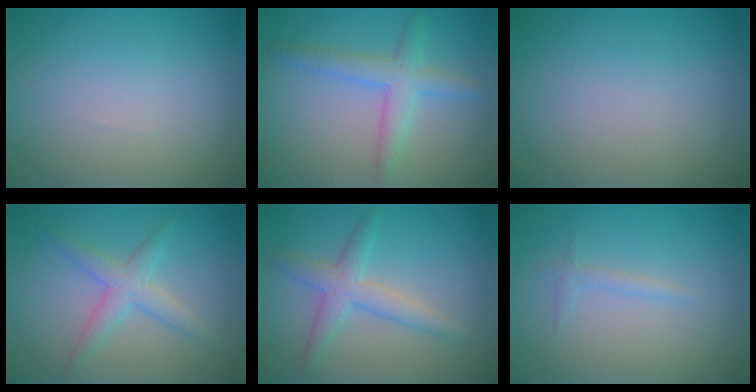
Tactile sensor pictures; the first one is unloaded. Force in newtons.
{"total": 3.4, "press": 3.4, "slide": 0.0}
{"total": 0.0}
{"total": 2.8, "press": 2.8, "slide": 0.1}
{"total": 3.1, "press": 3.1, "slide": 0.1}
{"total": 0.8, "press": 0.8, "slide": 0.1}